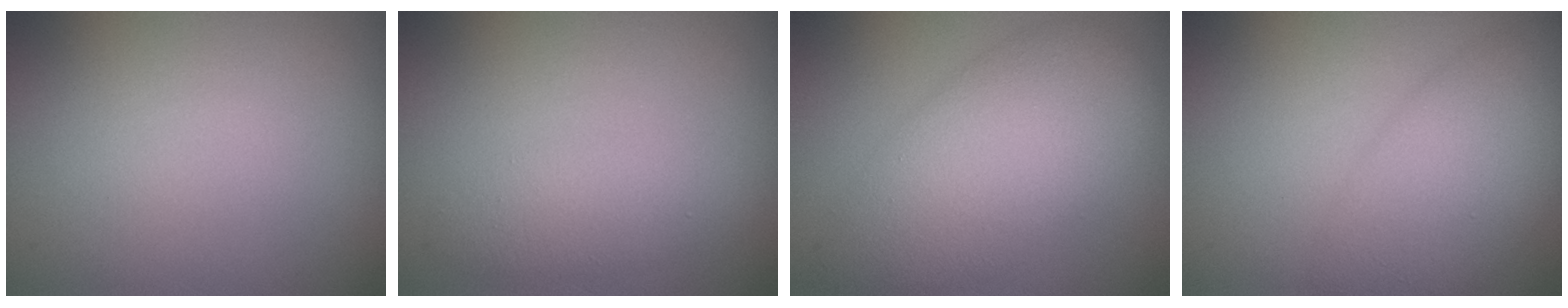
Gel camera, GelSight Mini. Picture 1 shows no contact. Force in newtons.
{"total": 2.6, "press": 2.6, "slide": 0.1}
{"total": 8.0, "press": 8.0, "slide": 0.3}
{"total": 6.2, "press": 6.2, "slide": 0.2}